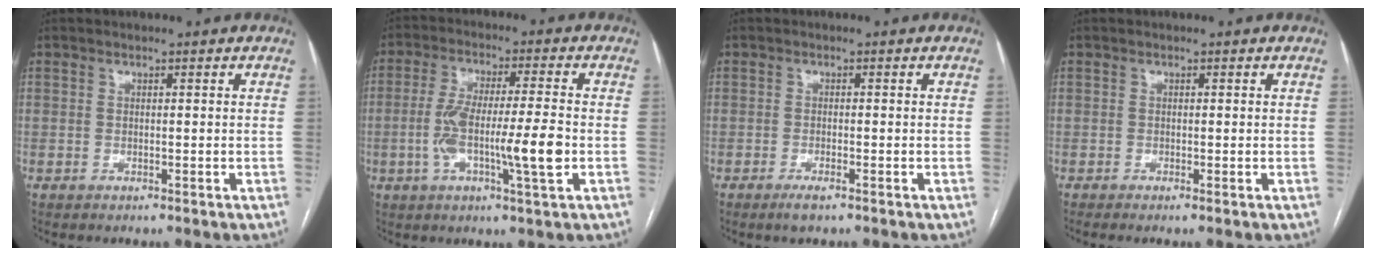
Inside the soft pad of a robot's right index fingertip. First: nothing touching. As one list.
[{"total": 11.3, "force": [-2.4, 0.7, 11.0], "torque": [-0.205, 0.003, -0.045]}, {"total": 2.3, "force": [-1.5, 0.3, 1.7], "torque": [-0.032, -0.003, -0.026]}, {"total": 0.8, "force": [-0.5, -0.1, 0.6], "torque": [-0.014, -0.001, -0.010]}]